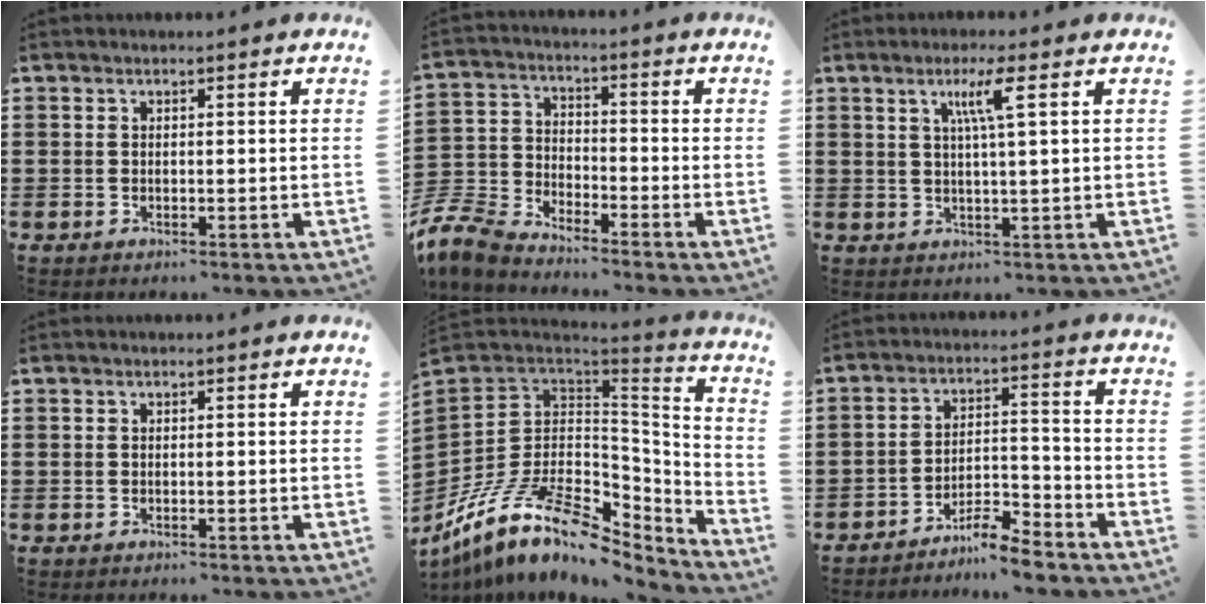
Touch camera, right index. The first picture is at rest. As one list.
[{"total": 7.0, "force": [-6.7, 1.4, 1.7], "torque": [-0.065, -0.001, -0.141]}, {"total": 5.0, "force": [1.9, -0.2, 4.6], "torque": [-0.094, -0.001, 0.026]}, {"total": 0.0}, {"total": 14.4, "force": [-7.2, 8.0, 9.6], "torque": [-0.219, 0.009, -0.130]}, {"total": 5.8, "force": [-5.5, 0.6, 2.0], "torque": [-0.034, 0.011, -0.105]}]